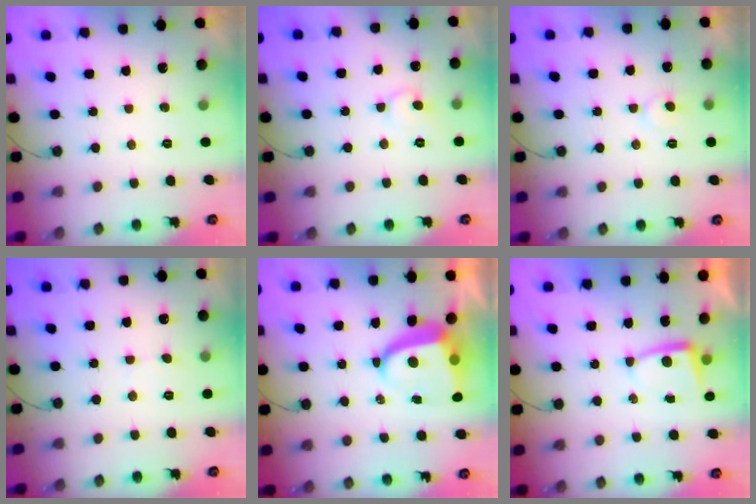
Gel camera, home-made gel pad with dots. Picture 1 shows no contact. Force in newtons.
{"total": 7.4, "press": 7.4, "slide": 0.3}
{"total": 6.6, "press": 6.6, "slide": 0.4}
{"total": 2.9, "press": 2.9, "slide": 0.3}
{"total": 7.3, "press": 7.3, "slide": 1.1}
{"total": 2.9, "press": 2.9, "slide": 0.4}